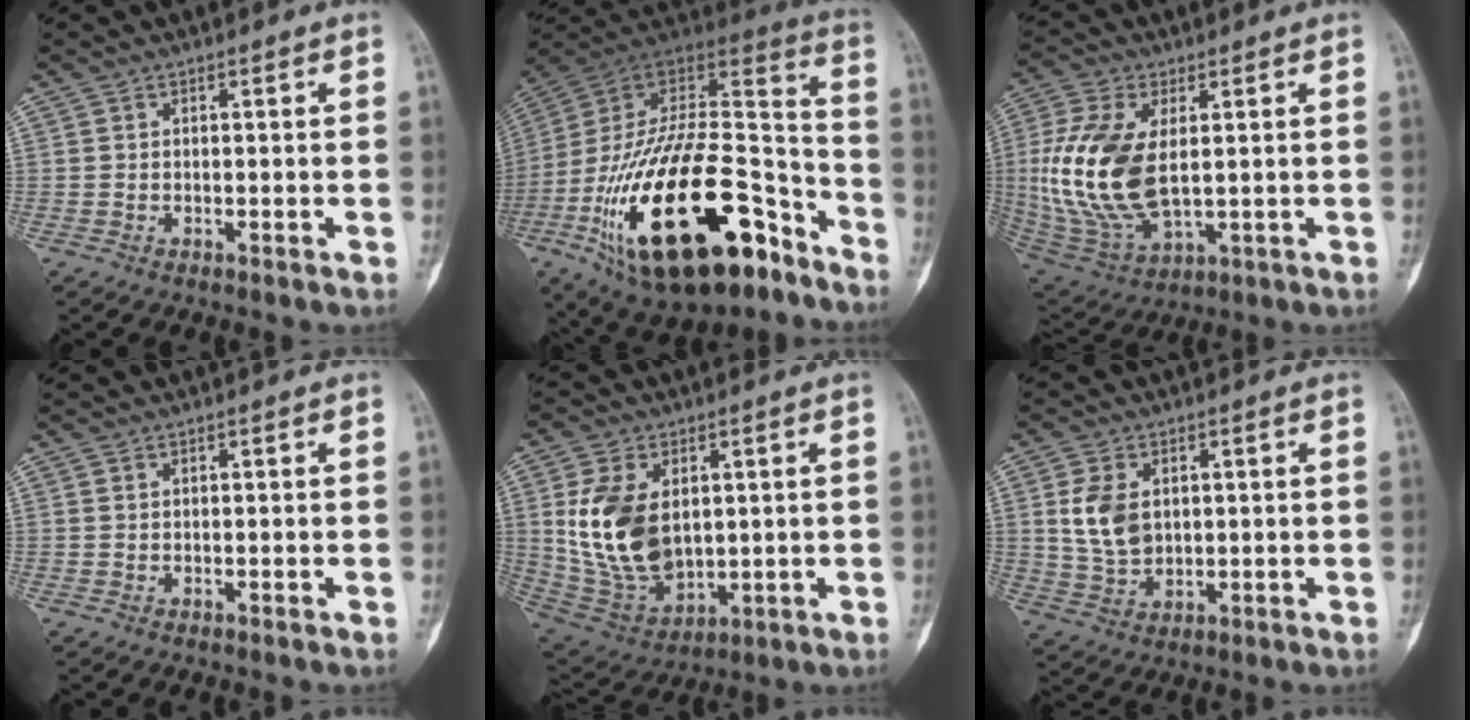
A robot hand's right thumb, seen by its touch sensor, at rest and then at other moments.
{"total": 36.4, "force": [-16.9, 16.7, 27.5], "torque": [-0.496, 0.053, -0.272]}
{"total": 18.2, "force": [1.3, 9.8, 15.3], "torque": [-0.329, -0.015, 0.036]}
{"total": 0.0}
{"total": 16.5, "force": [2.5, 10.6, 12.4], "torque": [-0.219, -0.018, 0.066]}
{"total": 8.0, "force": [1.7, 5.5, 5.5], "torque": [-0.096, -0.006, 0.042]}